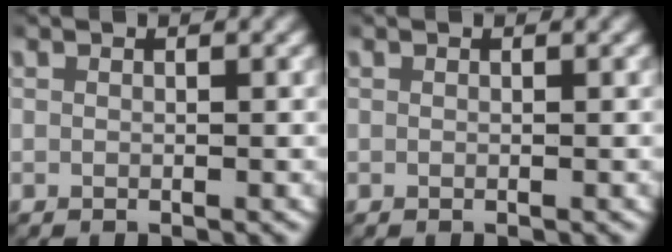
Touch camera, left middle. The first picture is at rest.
{"total": 0.0}